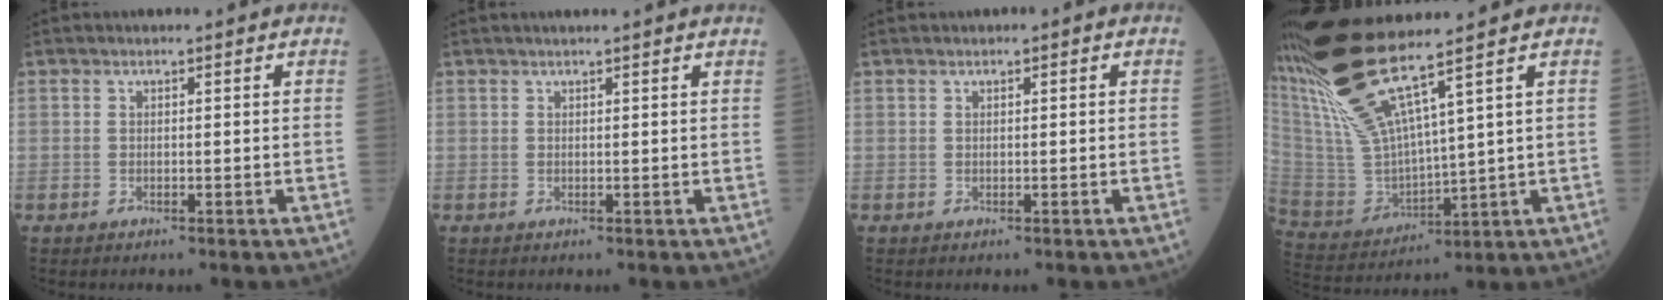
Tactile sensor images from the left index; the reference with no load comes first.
{"total": 4.4, "force": [3.9, -0.4, 2.0], "torque": [-0.023, 0.024, 0.045]}
{"total": 0.6, "force": [0.3, 0.1, 0.6], "torque": [-0.012, 0.005, 0.006]}
{"total": 13.7, "force": [10.2, -0.6, 9.1], "torque": [-0.205, -0.013, 0.216]}